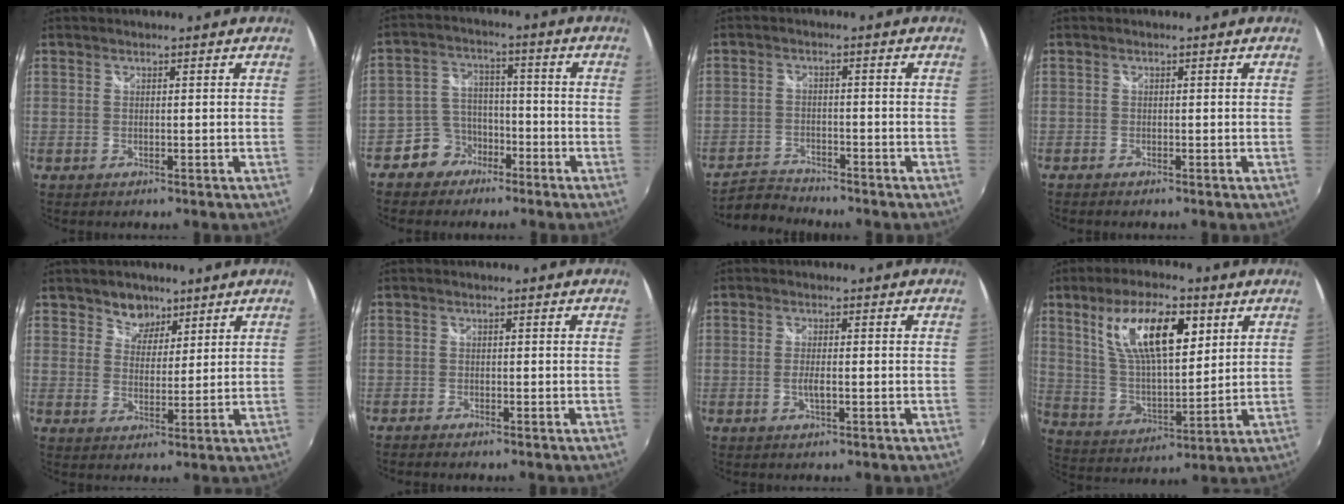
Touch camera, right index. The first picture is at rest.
{"total": 7.1, "force": [-4.7, 5.2, 0.7], "torque": [-0.027, 0.030, -0.080]}
{"total": 5.1, "force": [-5.0, 1.1, 0.2], "torque": [-0.026, 0.005, -0.097]}
{"total": 0.8, "force": [-0.7, 0.3, 0.1], "torque": [-0.007, -0.004, -0.017]}
{"total": 4.9, "force": [3.4, 3.5, 0.8], "torque": [-0.003, 0.002, 0.056]}
{"total": 1.6, "force": [-1.5, 0.4, 0.4], "torque": [-0.015, -0.009, -0.030]}
{"total": 2.6, "force": [-0.7, 0.5, 2.4], "torque": [-0.046, -0.005, -0.011]}
{"total": 15.9, "force": [7.1, 6.1, 12.9], "torque": [-0.233, 0.011, 0.135]}